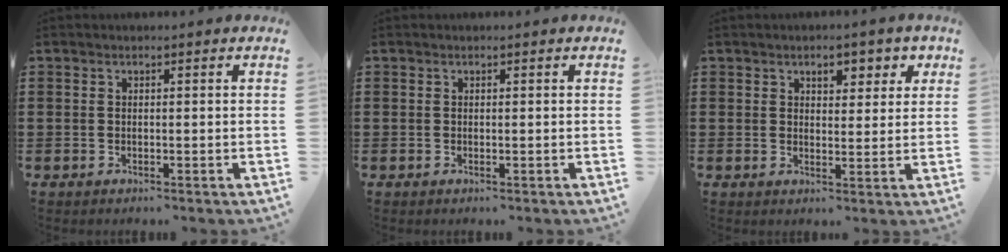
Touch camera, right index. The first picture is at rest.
{"total": 0.0}
{"total": 3.7, "force": [2.1, 2.2, 2.2], "torque": [-0.029, 0.001, 0.028]}